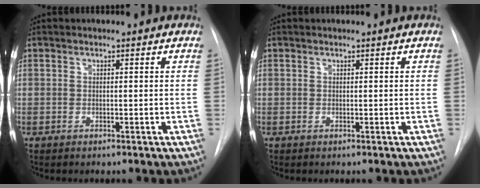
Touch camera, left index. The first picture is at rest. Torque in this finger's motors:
{"motor_torque": [-0.05, 0.05, 0.00, 0.00]}